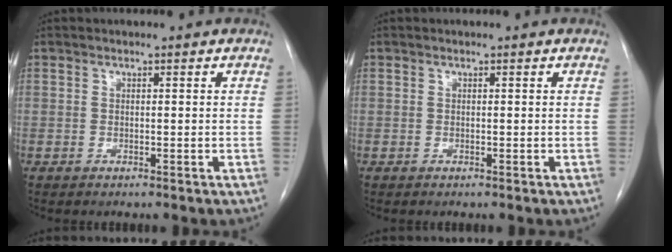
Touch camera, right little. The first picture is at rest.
{"total": 0.0}